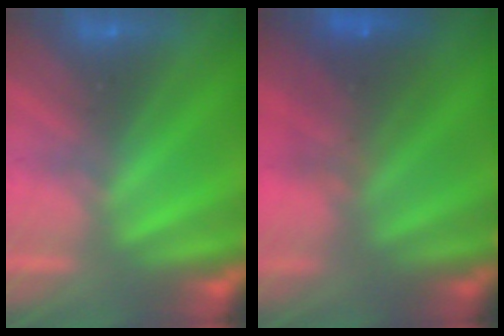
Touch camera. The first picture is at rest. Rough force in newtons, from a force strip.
{"total": 5.5}